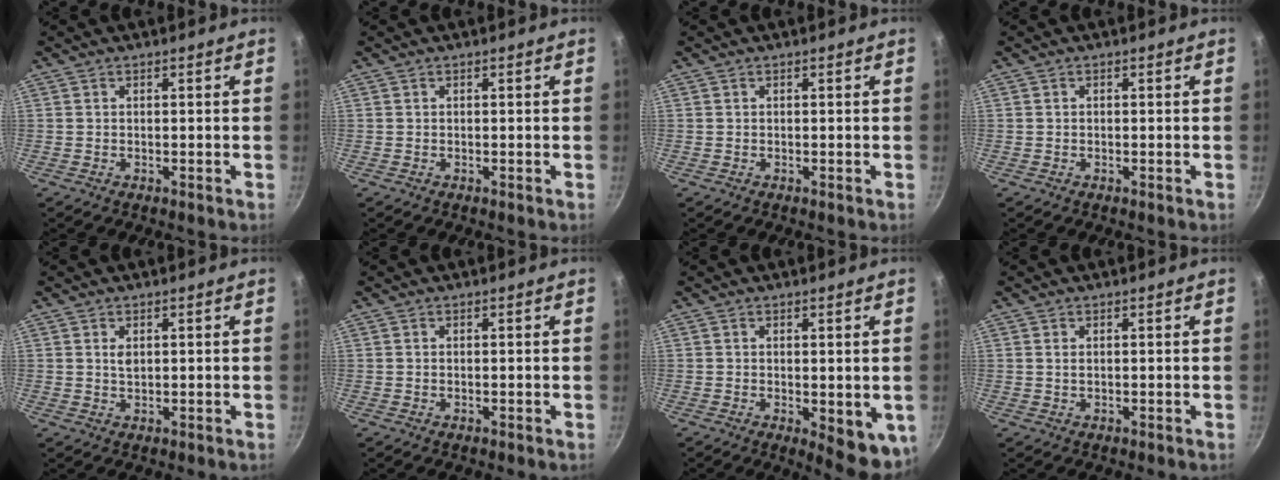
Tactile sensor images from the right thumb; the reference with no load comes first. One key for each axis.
{"total": 0.0}
{"total": 0.0}
{"total": 0.0}
{"total": 1.7, "fx": 0.5, "fy": 1.0, "fz": 1.2, "tx": -0.020, "ty": -0.002, "tz": 0.009}
{"total": 0.0}
{"total": 8.1, "fx": -1.0, "fy": 3.2, "fz": 7.3, "tx": -0.072, "ty": -0.008, "tz": -0.005}
{"total": 0.7, "fx": 0.2, "fy": 0.4, "fz": 0.5, "tx": -0.009, "ty": 0.001, "tz": 0.003}